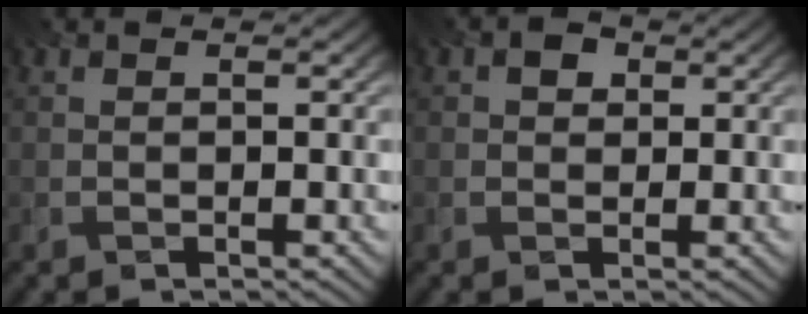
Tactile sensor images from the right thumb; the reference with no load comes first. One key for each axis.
{"total": 1.0, "fx": 0.3, "fy": 0.8, "fz": 0.6, "tx": -0.007, "ty": 0.003, "tz": 0.002}